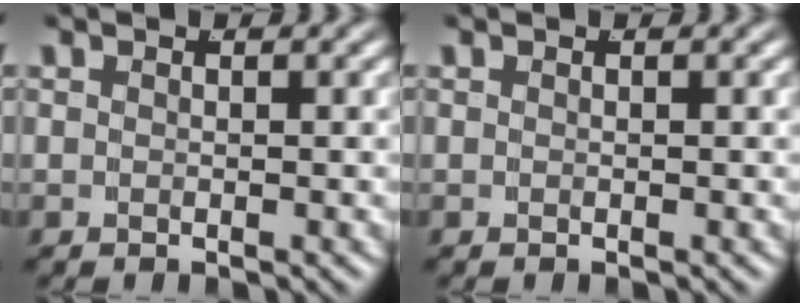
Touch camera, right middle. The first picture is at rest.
{"total": 0.0}